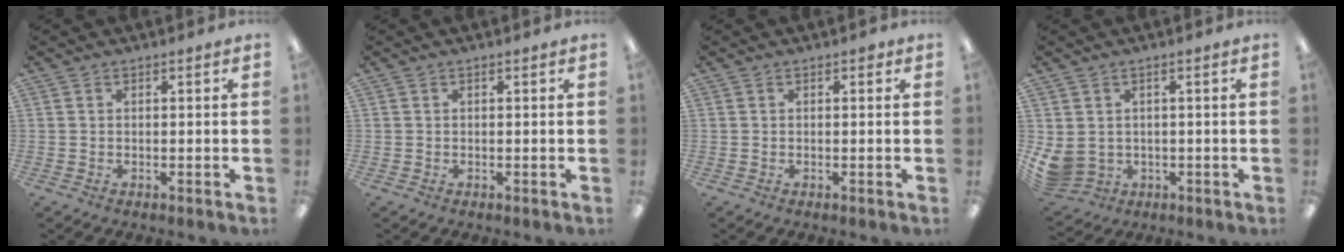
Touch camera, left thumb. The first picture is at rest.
{"total": 0.0}
{"total": 0.6, "force": [0.2, 0.4, 0.4], "torque": [-0.009, 0.003, 0.003]}
{"total": 4.7, "force": [0.2, 4.3, 1.8], "torque": [-0.058, -0.005, 0.006]}